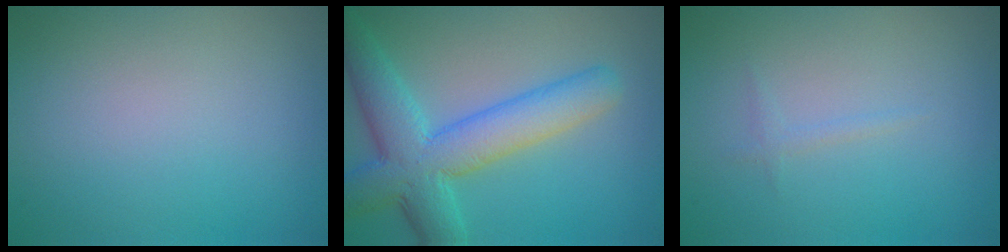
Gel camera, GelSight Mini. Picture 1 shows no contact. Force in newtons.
{"total": 7.5, "press": 7.5, "slide": 0.1}
{"total": 0.7, "press": 0.7, "slide": 0.1}